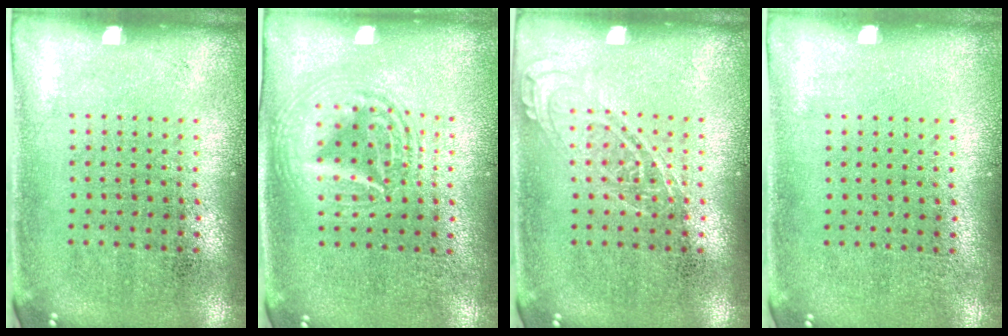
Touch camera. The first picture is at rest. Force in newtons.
{"total": 2.6, "press": 2.6, "slide": 0.3}
{"total": 1.8, "press": 1.8, "slide": 0.2}
{"total": 0.0}